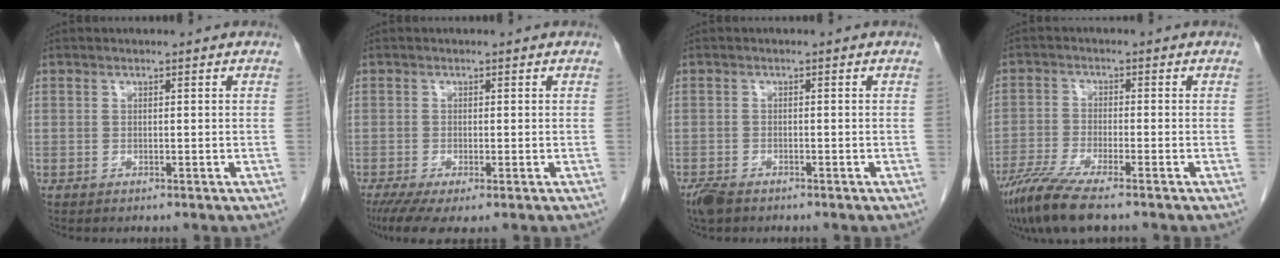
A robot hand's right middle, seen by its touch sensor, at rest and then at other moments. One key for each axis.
{"total": 5.2, "fx": -3.2, "fy": 1.0, "fz": 4.0, "tx": -0.068, "ty": -0.018, "tz": -0.056}
{"total": 3.5, "fx": -2.7, "fy": 1.4, "fz": 1.8, "tx": -0.040, "ty": -0.008, "tz": -0.047}
{"total": 7.9, "fx": -6.1, "fy": 0.2, "fz": 5.1, "tx": -0.097, "ty": -0.023, "tz": -0.112}